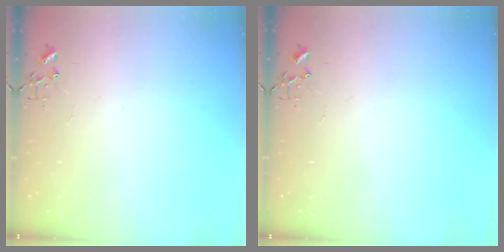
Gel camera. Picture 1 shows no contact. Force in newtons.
{"total": 0.0}